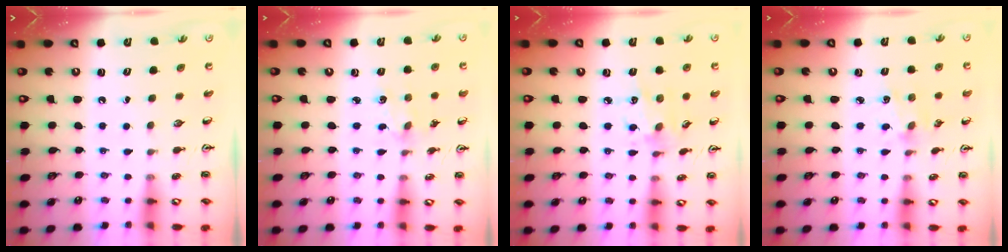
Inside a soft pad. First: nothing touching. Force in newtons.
{"total": 2.0, "press": 2.0, "slide": 0.3}
{"total": 4.6, "press": 4.3, "slide": 1.5}
{"total": 2.9, "press": 2.9, "slide": 0.3}